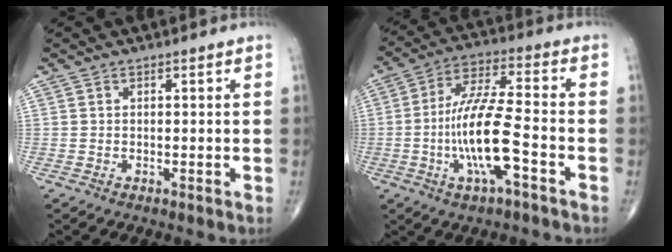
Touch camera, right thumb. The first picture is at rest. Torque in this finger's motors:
{"motor_torque": [2.61, 2.40, 1.63, -0.27, 0.54]}